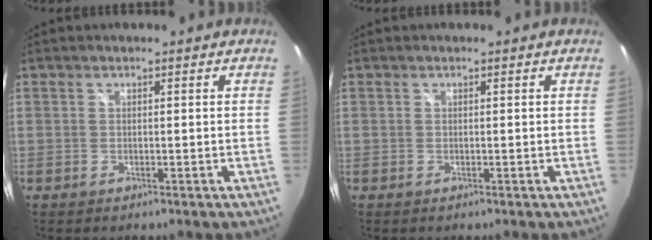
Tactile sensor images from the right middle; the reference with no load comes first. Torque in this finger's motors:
{"motor_torque": [0.02, -0.02, 0.00, 0.00]}